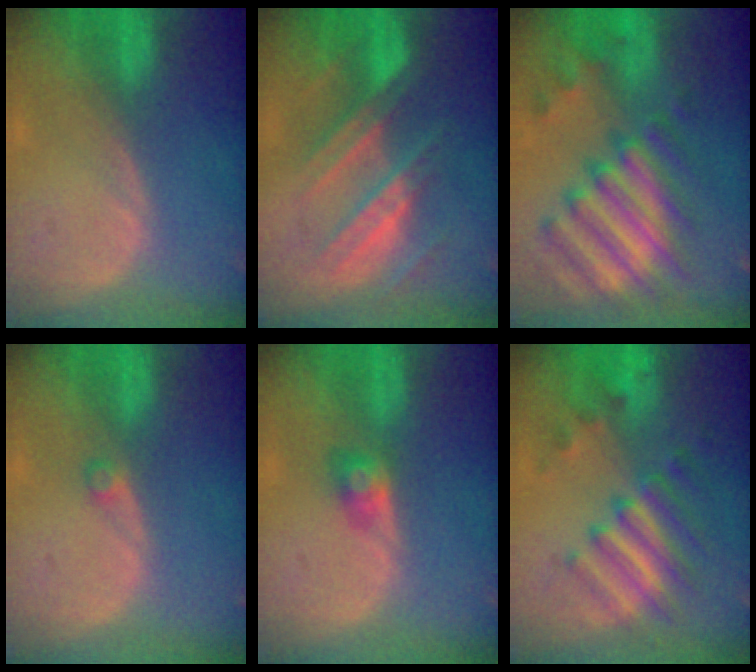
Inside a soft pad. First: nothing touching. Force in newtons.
{"total": 8.0, "press": 7.9, "slide": 1.1}
{"total": 12.3, "press": 10.6, "slide": 6.3}
{"total": 1.0, "press": 1.0, "slide": 0.2}
{"total": 2.6, "press": 2.5, "slide": 0.7}
{"total": 7.9, "press": 7.8, "slide": 1.0}